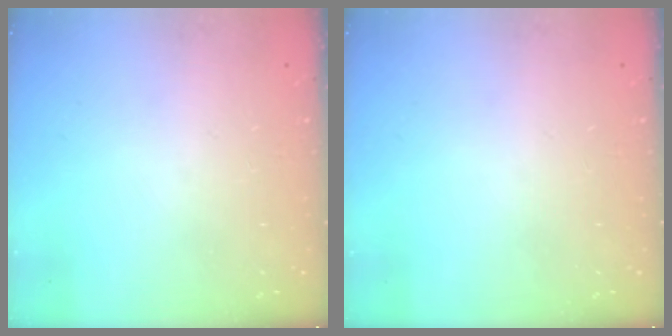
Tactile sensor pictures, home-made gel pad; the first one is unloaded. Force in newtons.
{"total": 0.0}